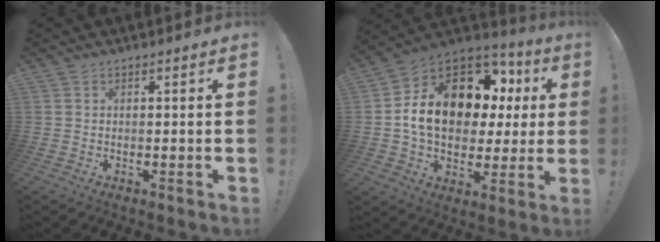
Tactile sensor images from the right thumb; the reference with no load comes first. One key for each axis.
{"total": 18.1, "fx": 4.4, "fy": 12.5, "fz": 12.3, "tx": -0.196, "ty": -0.011, "tz": 0.095}